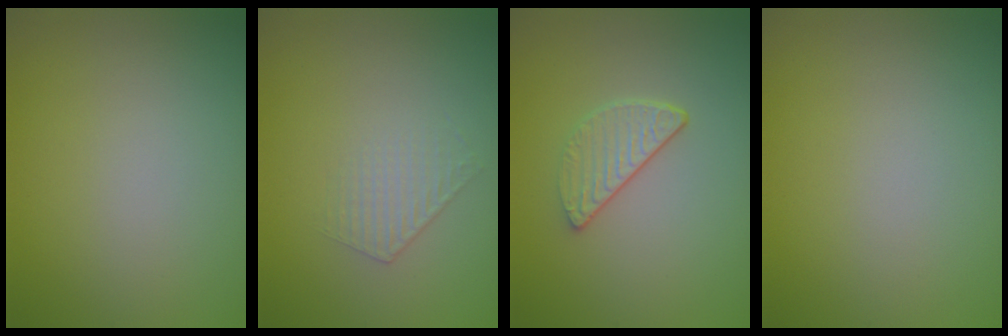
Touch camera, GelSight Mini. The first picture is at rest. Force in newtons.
{"total": 1.0, "press": 0.4, "slide": 0.9}
{"total": 2.2, "press": 1.5, "slide": 1.6}
{"total": 0.0}